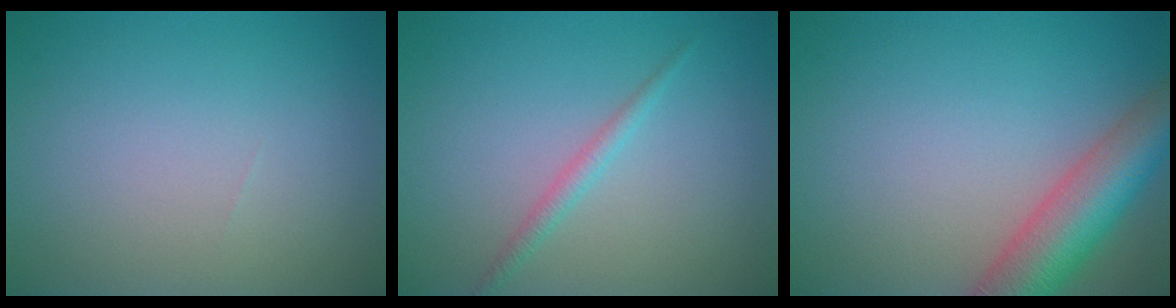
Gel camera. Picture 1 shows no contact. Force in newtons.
{"total": 1.4, "press": 1.4, "slide": 0.0}
{"total": 7.2, "press": 7.2, "slide": 0.4}